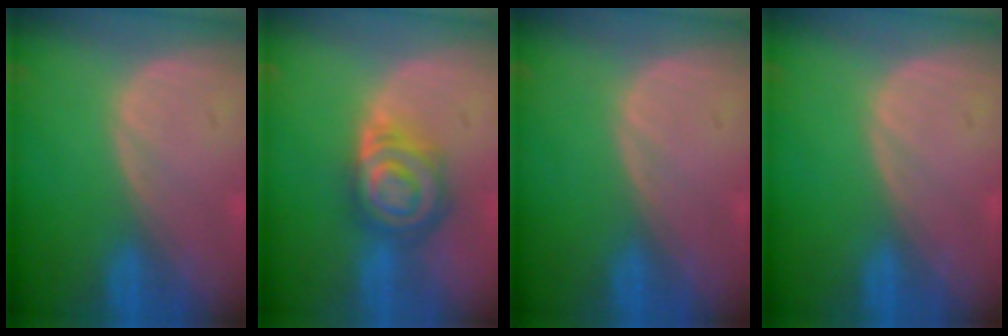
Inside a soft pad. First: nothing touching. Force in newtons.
{"total": 7.2, "press": 6.7, "slide": 2.8}
{"total": 0.0}
{"total": 0.0}